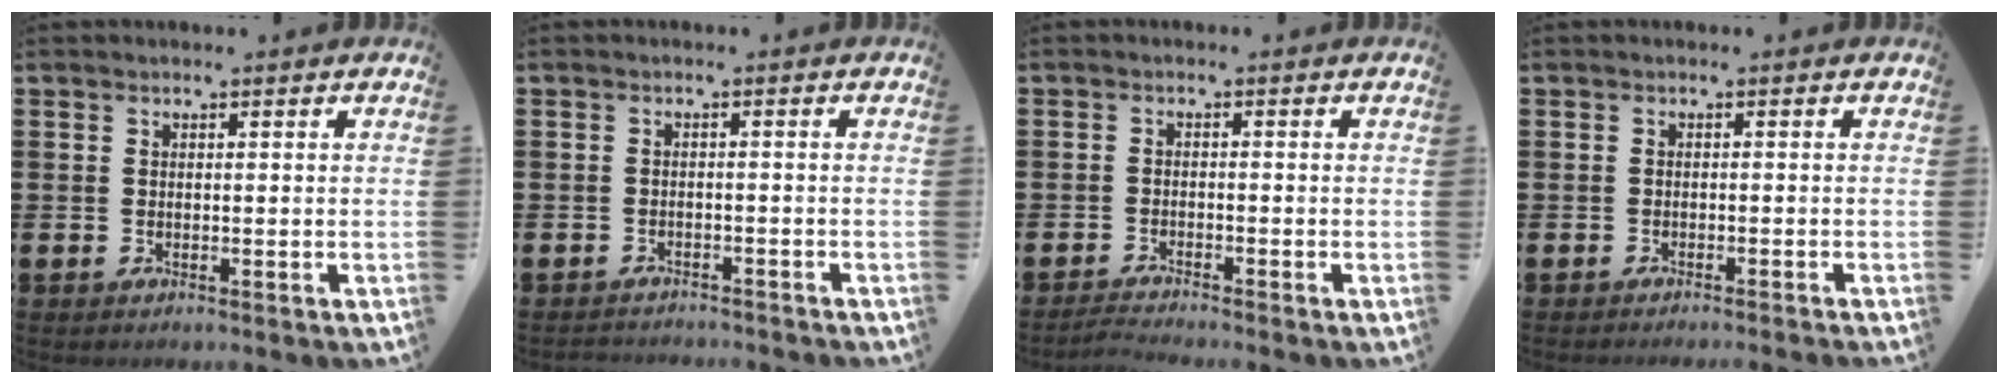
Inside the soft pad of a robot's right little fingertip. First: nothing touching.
{"total": 1.3, "force": [-1.3, 0.0, -0.1], "torque": [-0.002, 0.003, -0.029]}
{"total": 1.4, "force": [-1.3, -0.2, 0.4], "torque": [-0.006, 0.000, -0.026]}
{"total": 0.8, "force": [-0.8, -0.3, 0.0], "torque": [0.002, 0.000, -0.016]}